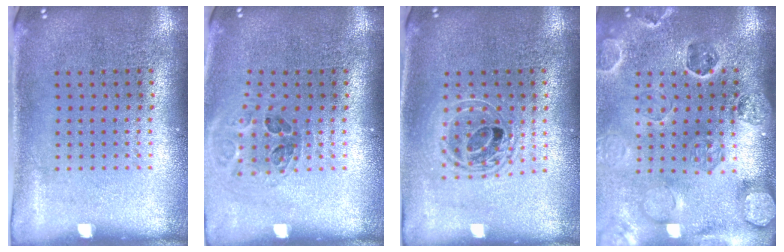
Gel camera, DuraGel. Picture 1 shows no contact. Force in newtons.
{"total": 1.0, "press": 0.9, "slide": 0.1}
{"total": 1.7, "press": 1.4, "slide": 1.0}
{"total": 2.6, "press": 2.6, "slide": 0.3}